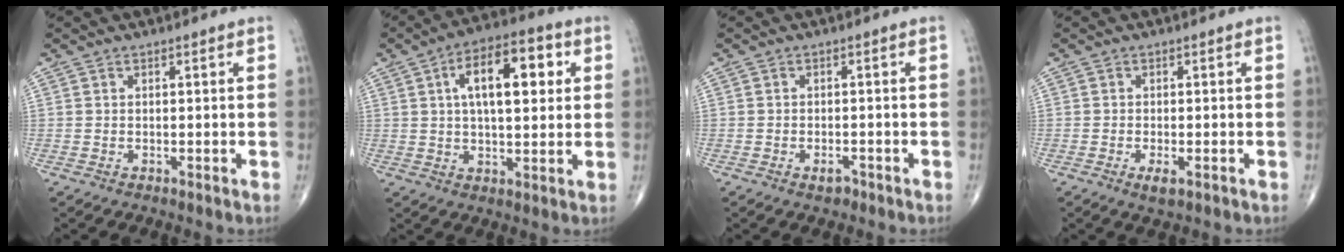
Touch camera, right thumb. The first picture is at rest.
{"total": 14.3, "force": [3.8, 6.5, 12.1], "torque": [-0.172, 0.013, 0.055]}
{"total": 1.8, "force": [-1.1, 0.9, 1.0], "torque": [-0.016, 0.004, -0.017]}
{"total": 2.3, "force": [-1.0, 0.8, 1.9], "torque": [-0.034, -0.003, -0.019]}